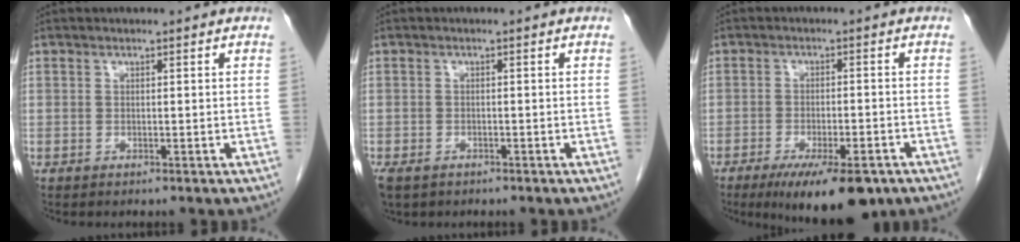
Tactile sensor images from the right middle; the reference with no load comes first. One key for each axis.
{"total": 3.9, "fx": -2.6, "fy": 2.3, "fz": 1.6, "tx": -0.034, "ty": -0.005, "tz": -0.041}
{"total": 11.5, "fx": -7.7, "fy": 3.1, "fz": 7.9, "tx": -0.112, "ty": -0.015, "tz": -0.114}